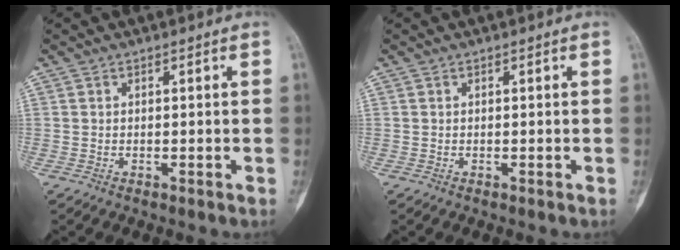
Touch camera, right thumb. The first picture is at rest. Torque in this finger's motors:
{"motor_torque": [0.00, 0.00, 0.10, -0.02, 0.02]}